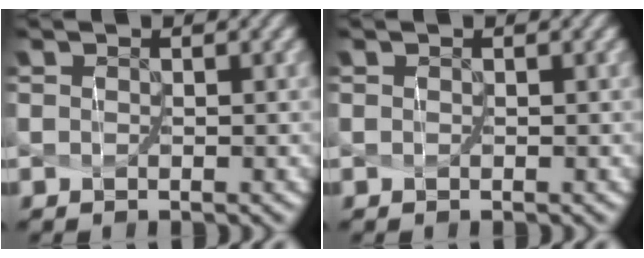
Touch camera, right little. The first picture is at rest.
{"total": 0.0}